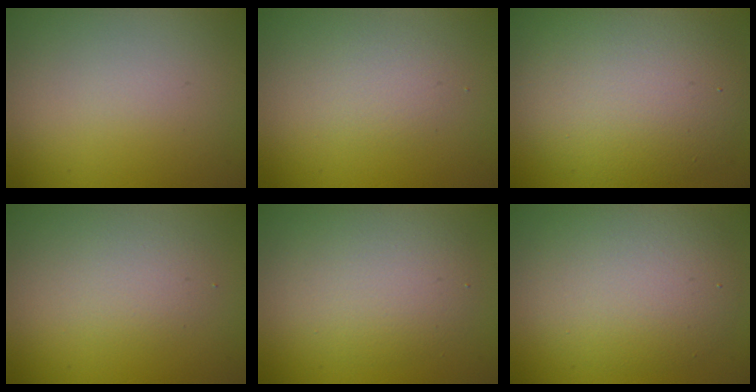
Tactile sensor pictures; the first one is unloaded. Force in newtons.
{"total": 1.7, "press": 1.7, "slide": 0.1}
{"total": 9.3, "press": 9.3, "slide": 0.4}
{"total": 2.0, "press": 2.0, "slide": 0.1}
{"total": 4.1, "press": 4.1, "slide": 0.2}
{"total": 5.9, "press": 5.9, "slide": 0.4}